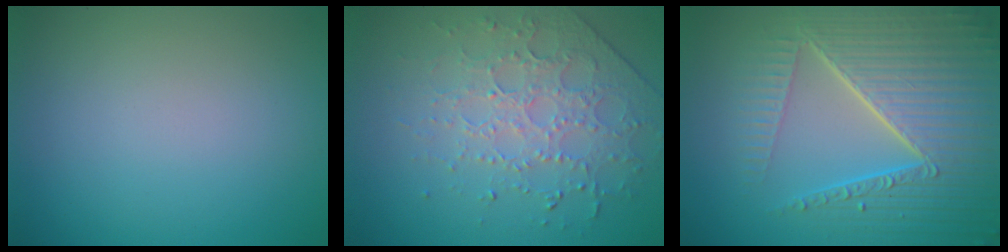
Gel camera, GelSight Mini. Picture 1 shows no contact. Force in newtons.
{"total": 3.8, "press": 3.3, "slide": 1.8}
{"total": 8.9, "press": 6.1, "slide": 6.4}